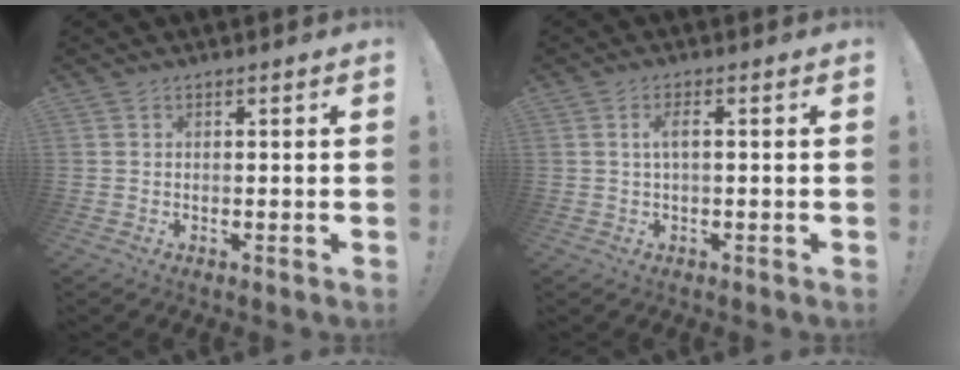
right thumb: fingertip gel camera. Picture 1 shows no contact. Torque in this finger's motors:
{"motor_torque": [0.00, 0.00, -0.18, 0.21, -0.01]}